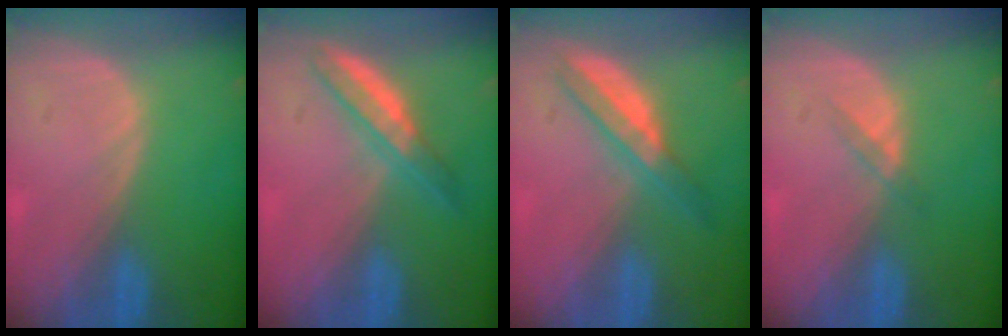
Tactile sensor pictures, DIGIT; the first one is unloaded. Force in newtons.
{"total": 4.6, "press": 4.6, "slide": 0.1}
{"total": 4.8, "press": 4.7, "slide": 1.0}
{"total": 1.8, "press": 1.4, "slide": 1.0}